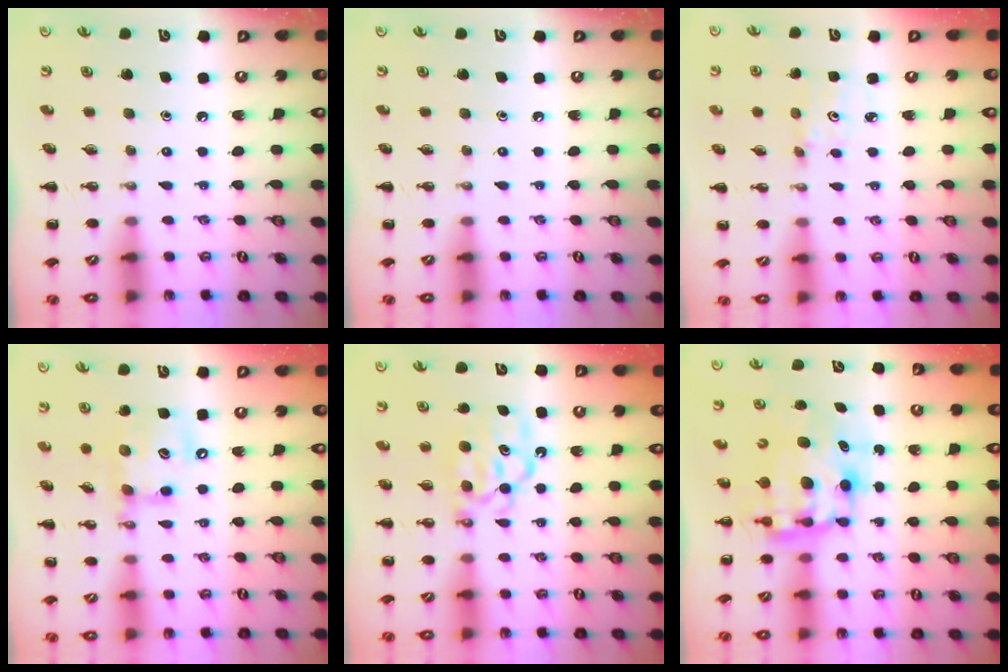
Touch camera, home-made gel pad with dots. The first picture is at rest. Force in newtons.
{"total": 0.0}
{"total": 2.4, "press": 2.3, "slide": 0.7}
{"total": 13.4, "press": 13.3, "slide": 2.1}
{"total": 8.5, "press": 8.4, "slide": 1.1}
{"total": 8.8, "press": 8.5, "slide": 2.1}